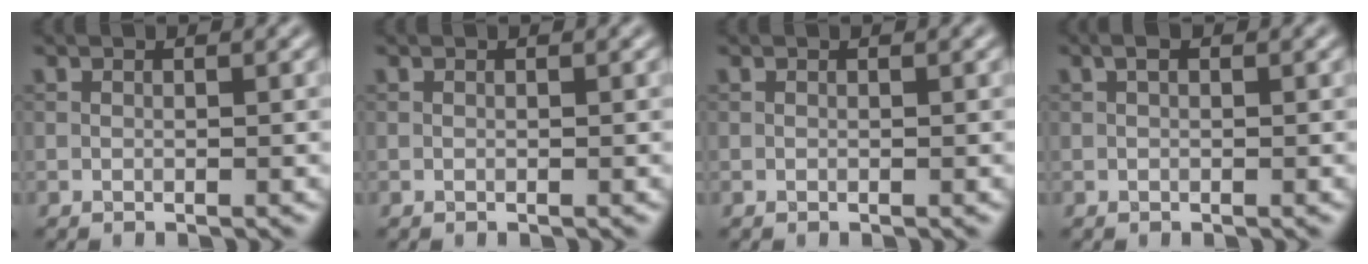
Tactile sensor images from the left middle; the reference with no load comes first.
{"total": 0.0}
{"total": 0.0}
{"total": 0.8, "force": [0.2, 0.4, 0.7], "torque": [-0.012, 0.003, 0.003]}